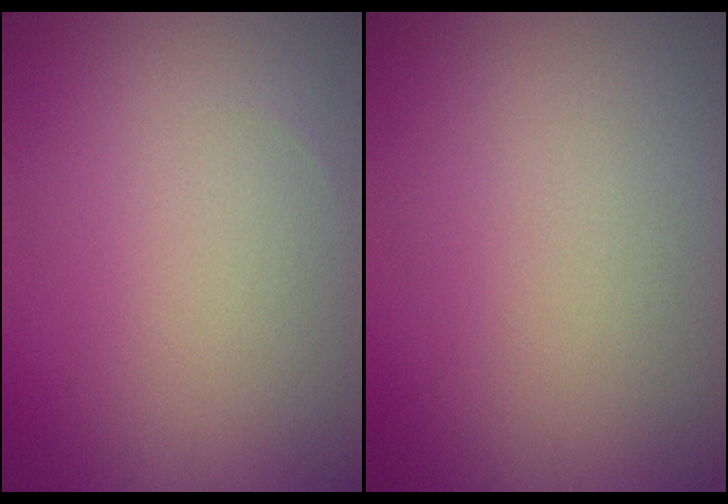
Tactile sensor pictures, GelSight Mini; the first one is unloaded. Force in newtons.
{"total": 0.0}